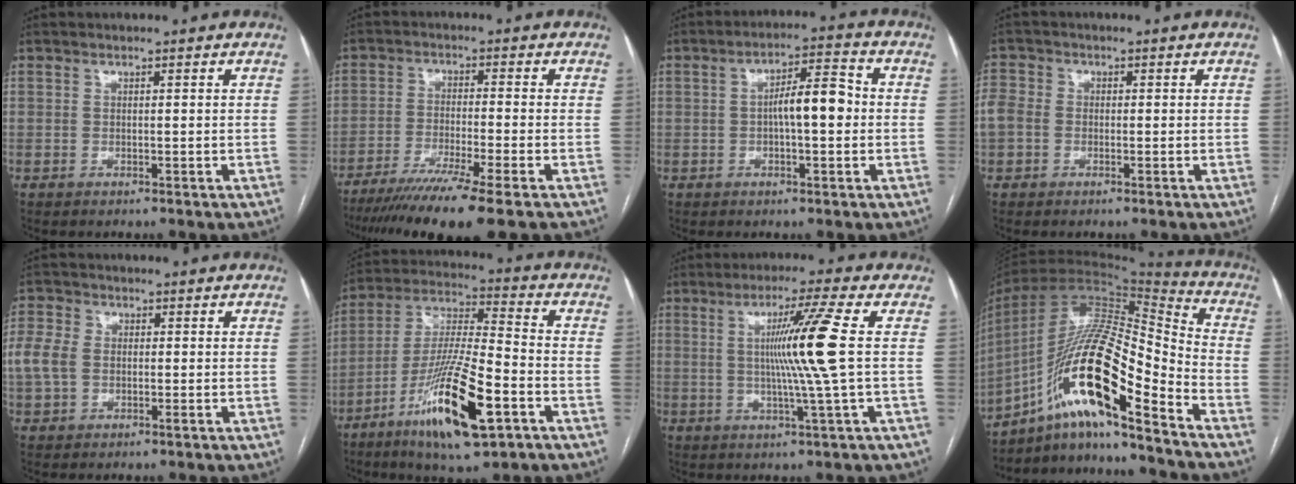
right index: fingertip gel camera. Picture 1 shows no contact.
{"total": 12.6, "force": [-9.6, -1.5, 8.1], "torque": [-0.132, -0.036, -0.153]}
{"total": 7.0, "force": [-0.3, 1.9, 6.7], "torque": [-0.117, 0.023, -0.006]}
{"total": 4.3, "force": [-0.6, 3.7, 2.2], "torque": [-0.059, 0.019, -0.013]}
{"total": 6.2, "force": [-0.1, 4.5, 4.2], "torque": [-0.113, 0.018, -0.005]}
{"total": 17.4, "force": [-7.8, 2.5, 15.3], "torque": [-0.303, -0.022, -0.136]}
{"total": 9.9, "force": [1.0, -2.6, 9.5], "torque": [-0.170, -0.004, 0.024]}
{"total": 19.6, "force": [-10.7, 2.9, 16.1], "torque": [-0.321, 0.006, -0.190]}